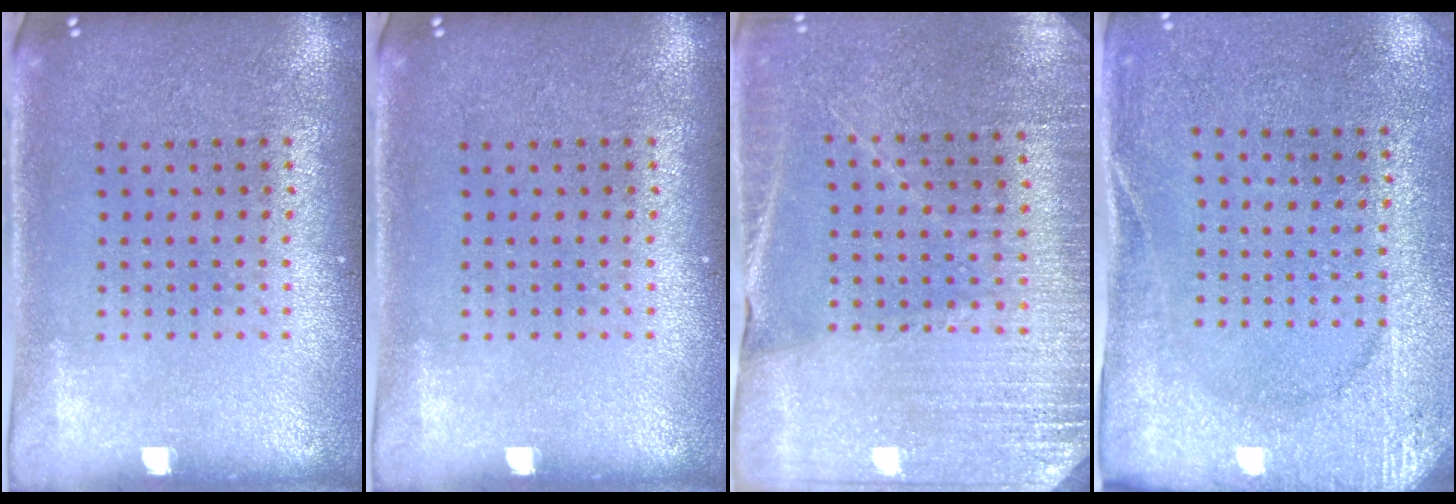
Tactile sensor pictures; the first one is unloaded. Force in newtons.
{"total": 0.0}
{"total": 2.9, "press": 2.9, "slide": 0.2}
{"total": 2.6, "press": 2.4, "slide": 1.0}